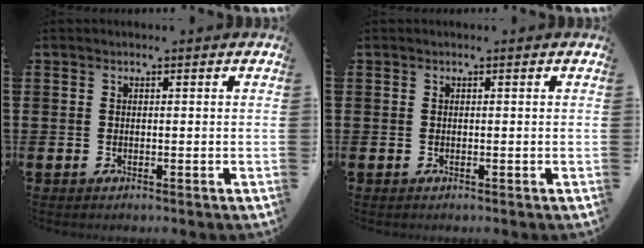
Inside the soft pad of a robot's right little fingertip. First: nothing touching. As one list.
[{"total": 0.0}]